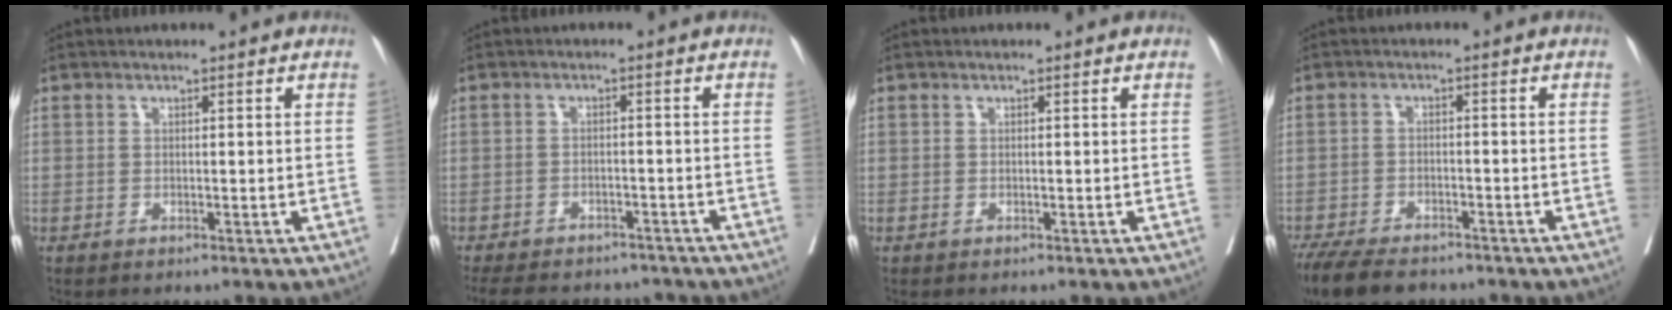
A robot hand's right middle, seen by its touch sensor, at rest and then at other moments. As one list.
[{"total": 14.4, "force": [-12.4, 5.5, 4.9], "torque": [-0.117, -0.004, -0.158]}, {"total": 0.0}, {"total": 10.9, "force": [-8.8, 3.8, 5.1], "torque": [-0.092, -0.014, -0.139]}]